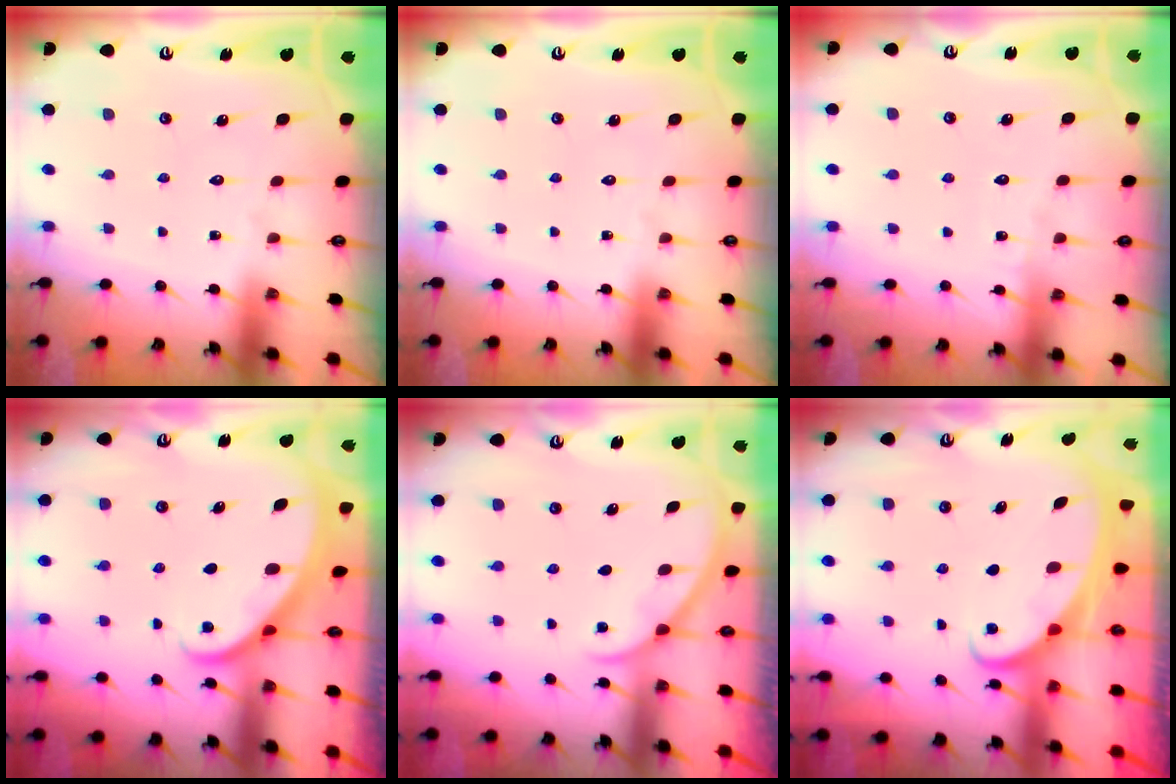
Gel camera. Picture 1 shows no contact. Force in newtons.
{"total": 0.0}
{"total": 3.9, "press": 3.9, "slide": 0.3}
{"total": 1.7, "press": 1.7, "slide": 0.1}
{"total": 0.8, "press": 0.8, "slide": 0.2}
{"total": 2.1, "press": 2.1, "slide": 0.3}